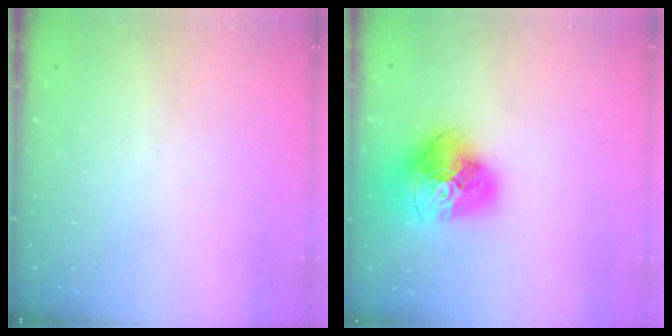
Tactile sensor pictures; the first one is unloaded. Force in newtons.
{"total": 21.0, "press": 20.9, "slide": 2.1}